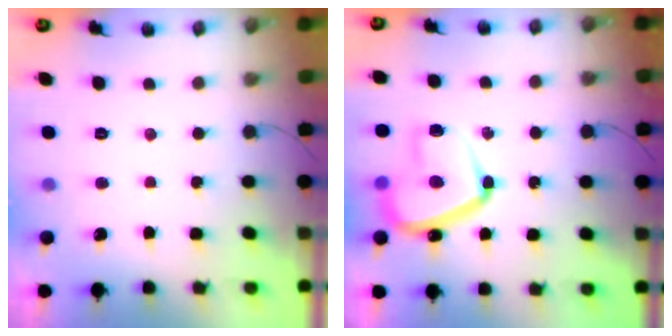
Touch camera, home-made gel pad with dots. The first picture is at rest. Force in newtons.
{"total": 15.5, "press": 15.4, "slide": 1.3}